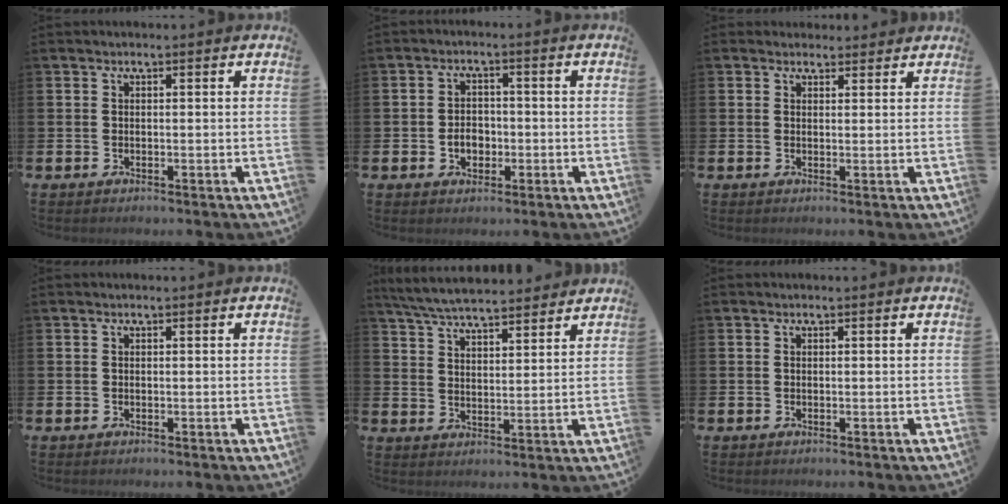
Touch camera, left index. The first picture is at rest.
{"total": 3.2, "force": [-0.9, 2.4, 1.9], "torque": [-0.025, -0.001, -0.022]}
{"total": 1.9, "force": [1.7, 0.7, -0.1], "torque": [0.008, -0.005, 0.031]}
{"total": 0.0}
{"total": 6.4, "force": [6.2, 0.7, 1.5], "torque": [-0.049, -0.030, 0.112]}
{"total": 0.0}